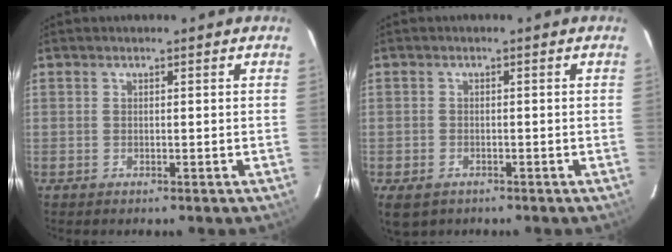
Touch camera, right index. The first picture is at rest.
{"total": 5.2, "force": [-3.0, 3.5, 2.5], "torque": [-0.060, -0.013, -0.047]}